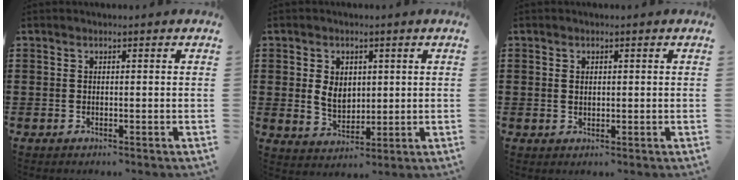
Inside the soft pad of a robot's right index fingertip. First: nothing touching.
{"total": 4.9, "force": [0.8, 3.7, 3.1], "torque": [-0.062, 0.008, 0.011]}
{"total": 0.9, "force": [0.2, 0.6, 0.6], "torque": [-0.014, 0.003, 0.005]}